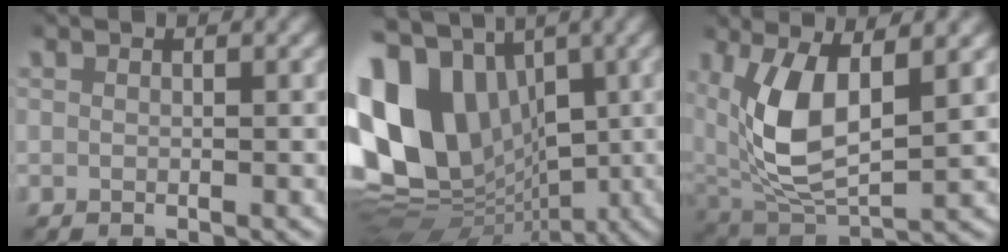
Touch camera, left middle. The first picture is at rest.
{"total": 19.1, "force": [-0.8, 14.3, 12.6], "torque": [-0.252, -0.043, -0.002]}
{"total": 6.7, "force": [1.3, 3.4, 5.7], "torque": [-0.137, -0.005, 0.034]}